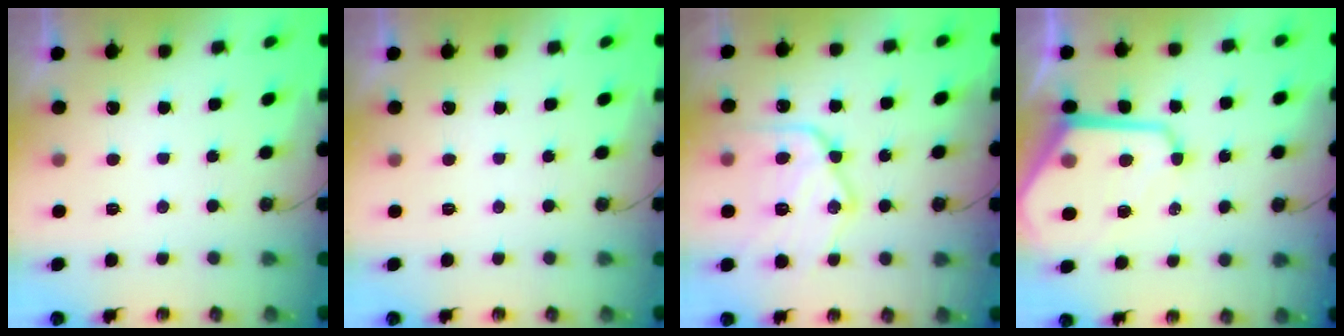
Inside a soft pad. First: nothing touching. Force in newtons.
{"total": 0.0}
{"total": 18.4, "press": 18.3, "slide": 1.5}
{"total": 12.5, "press": 12.4, "slide": 1.2}